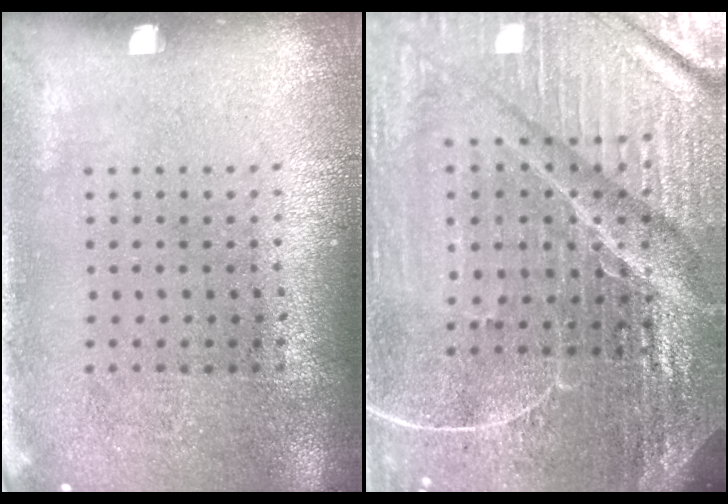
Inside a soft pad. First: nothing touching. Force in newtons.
{"total": 6.8, "press": 6.0, "slide": 3.2}